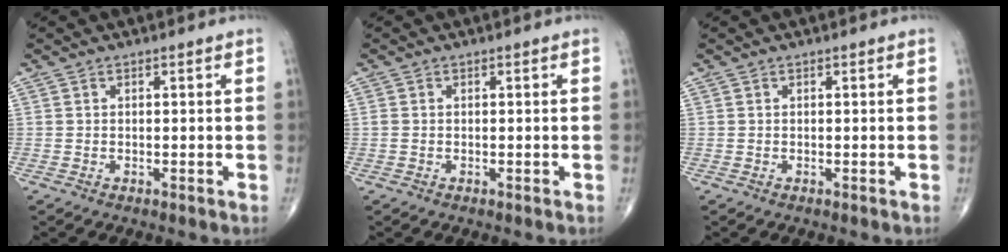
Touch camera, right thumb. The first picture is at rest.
{"total": 0.6, "force": [-0.1, 0.5, 0.4], "torque": [-0.012, 0.002, 0.001]}
{"total": 0.0}